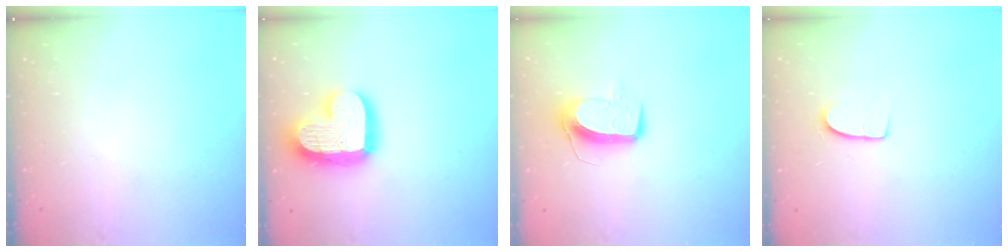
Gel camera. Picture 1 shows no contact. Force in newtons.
{"total": 18.6, "press": 18.6, "slide": 1.4}
{"total": 9.8, "press": 9.7, "slide": 0.8}
{"total": 7.1, "press": 7.1, "slide": 0.5}